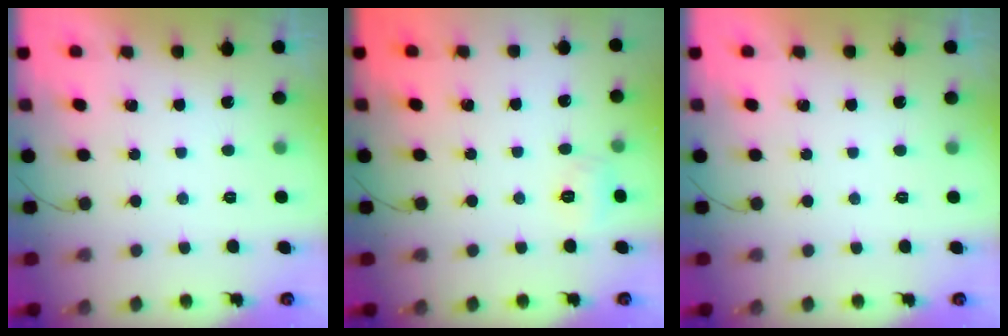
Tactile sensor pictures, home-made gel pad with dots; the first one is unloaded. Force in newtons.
{"total": 6.1, "press": 5.9, "slide": 1.5}
{"total": 0.0}